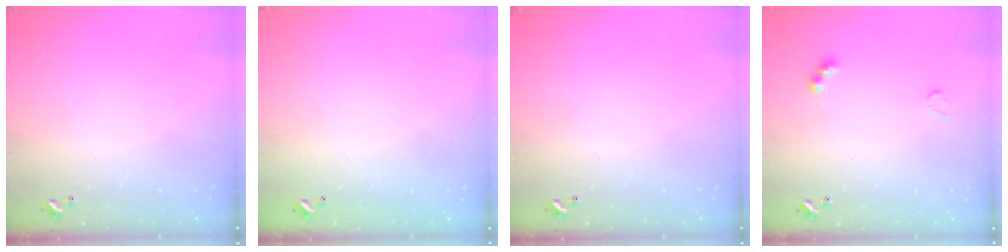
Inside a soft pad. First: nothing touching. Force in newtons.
{"total": 2.9, "press": 2.9, "slide": 0.1}
{"total": 0.0}
{"total": 4.0, "press": 3.9, "slide": 0.8}